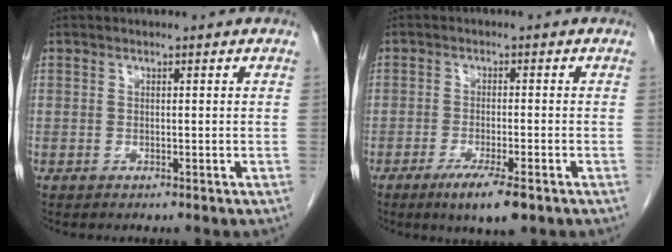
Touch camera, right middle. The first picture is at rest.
{"total": 6.1, "force": [-3.7, 0.9, 4.8], "torque": [-0.083, -0.013, -0.058]}